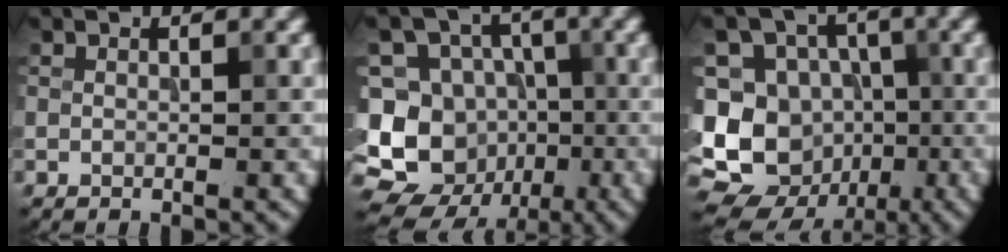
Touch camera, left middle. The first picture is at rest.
{"total": 14.6, "force": [-5.1, 13.1, 3.7], "torque": [-0.106, 0.004, -0.078]}
{"total": 13.0, "force": [-4.2, 11.5, 4.5], "torque": [-0.101, 0.002, -0.079]}